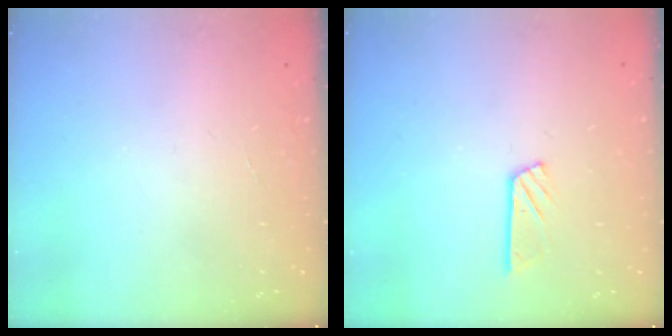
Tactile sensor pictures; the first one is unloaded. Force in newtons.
{"total": 6.3, "press": 6.3, "slide": 0.3}